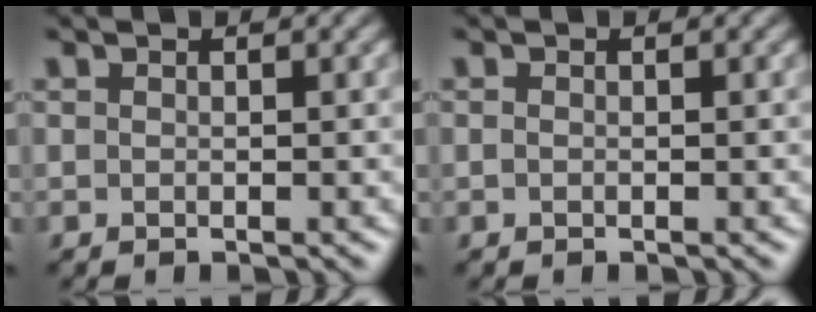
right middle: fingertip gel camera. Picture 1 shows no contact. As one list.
[{"total": 0.0}]